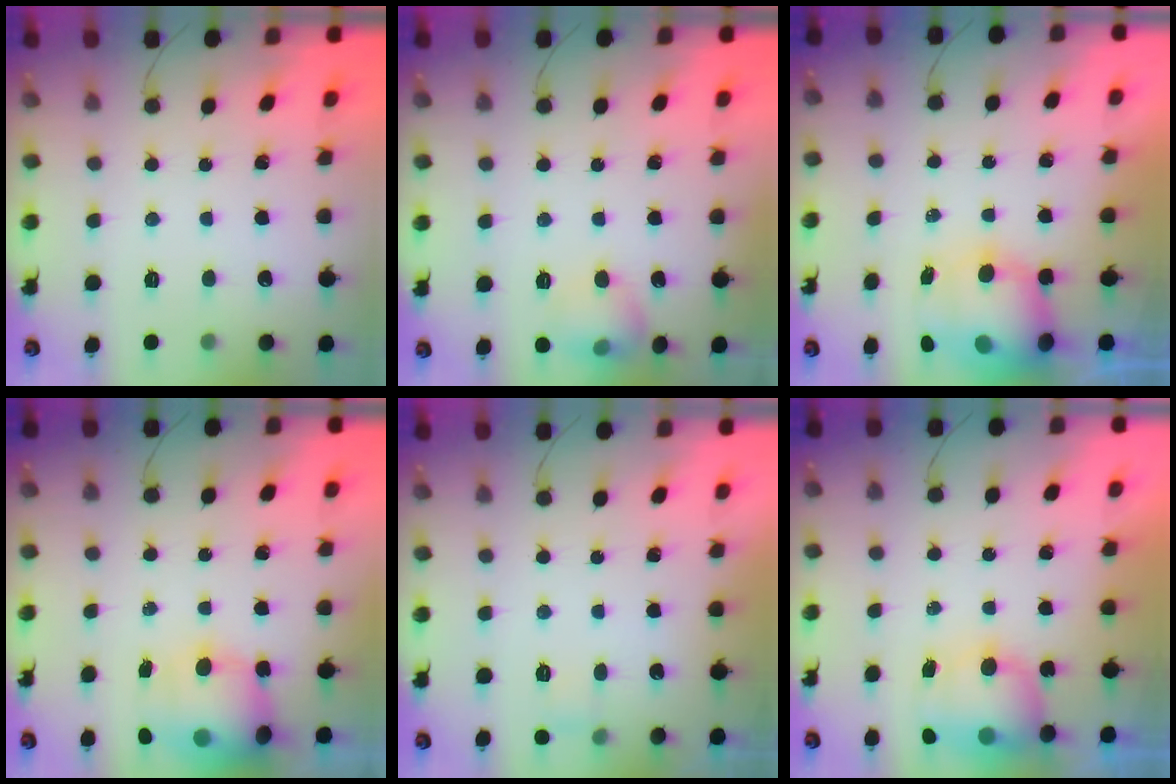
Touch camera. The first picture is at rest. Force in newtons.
{"total": 8.6, "press": 8.5, "slide": 1.3}
{"total": 9.4, "press": 9.0, "slide": 2.7}
{"total": 11.8, "press": 11.3, "slide": 3.2}
{"total": 2.6, "press": 2.4, "slide": 1.0}
{"total": 7.3, "press": 7.3, "slide": 0.9}